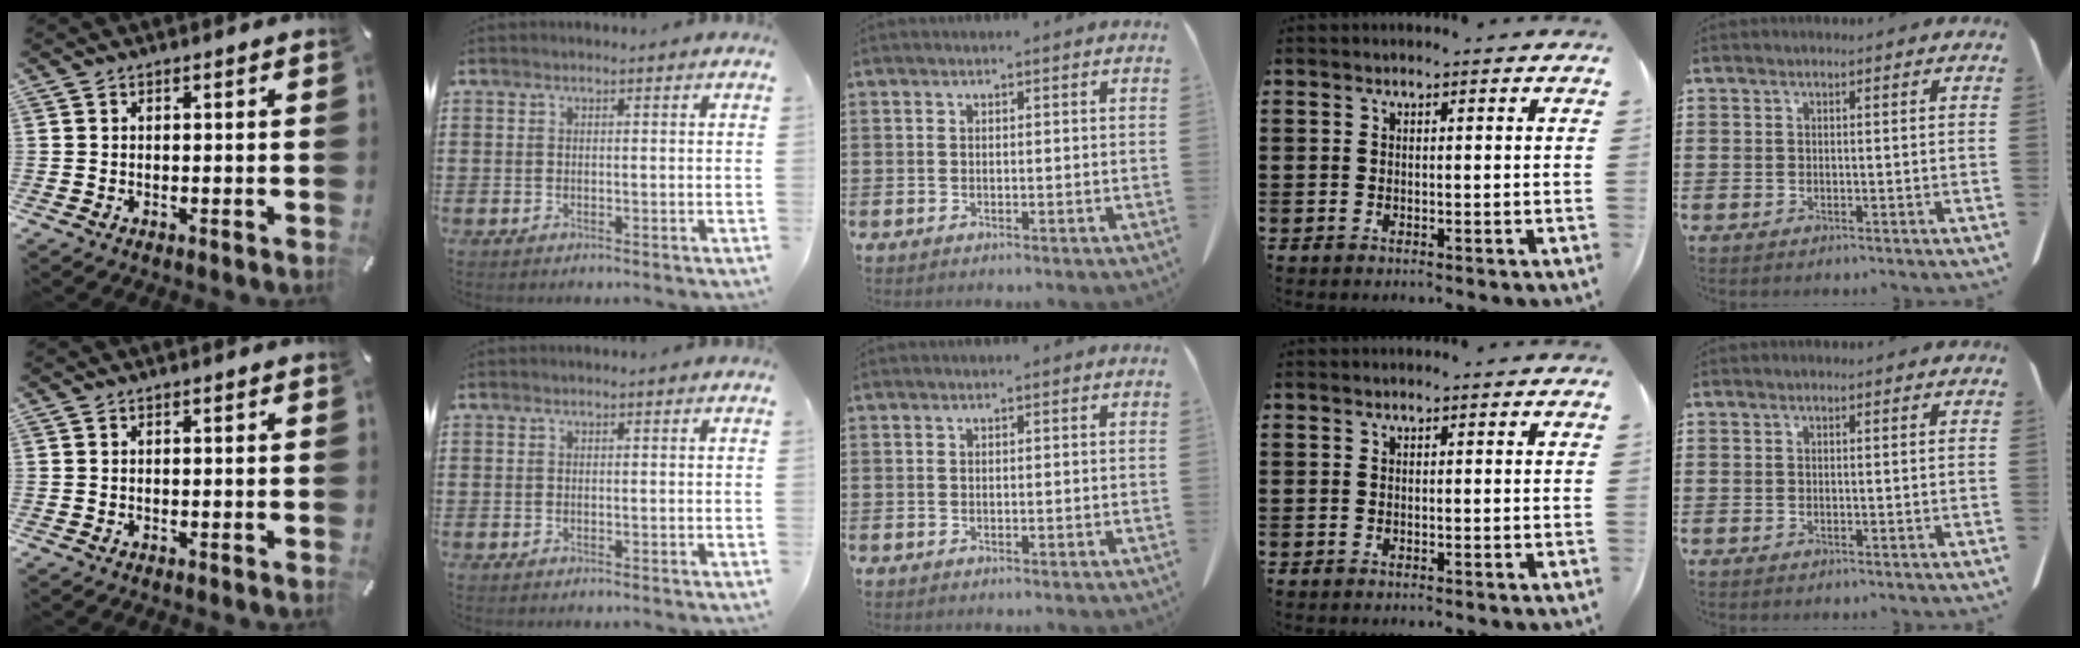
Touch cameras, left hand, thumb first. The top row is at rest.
{}